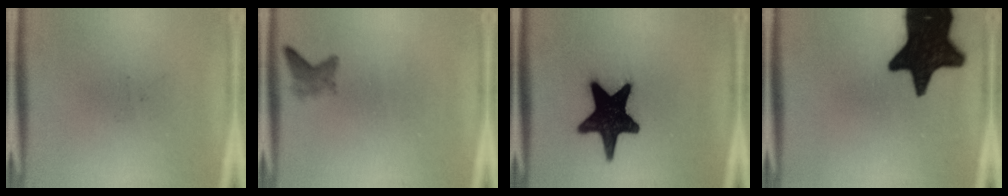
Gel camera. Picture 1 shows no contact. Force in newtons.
{"total": 1.7}
{"total": 18.0}
{"total": 19.6}